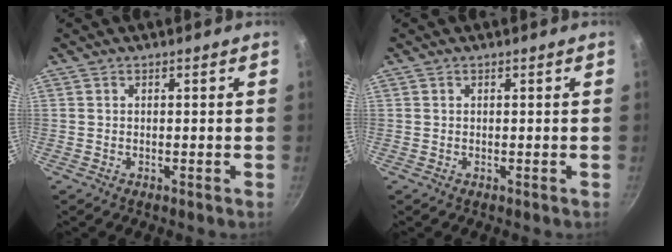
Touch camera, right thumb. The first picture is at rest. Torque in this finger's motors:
{"motor_torque": [0.03, 0.01, -0.16, -0.12, 0.00]}